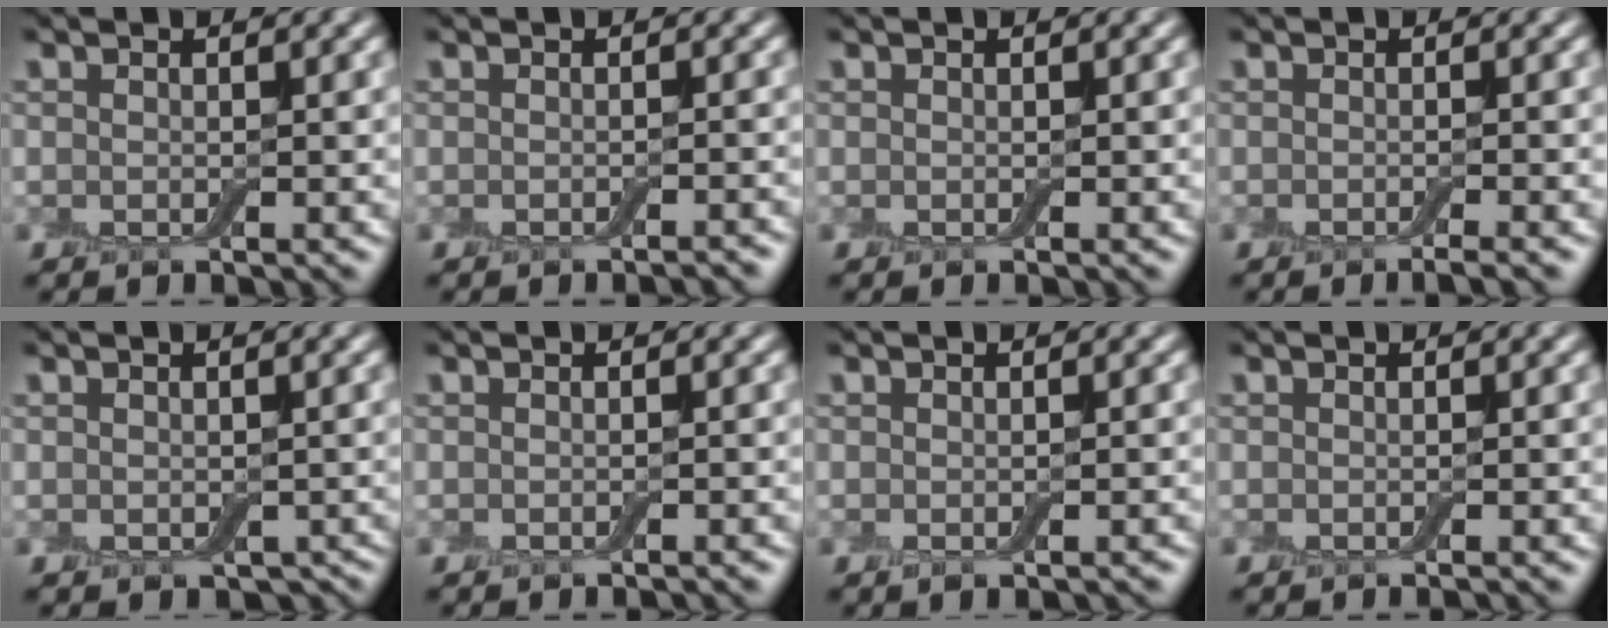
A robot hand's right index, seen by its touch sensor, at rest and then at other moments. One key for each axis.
{"total": 1.0, "fx": -0.8, "fy": 0.1, "fz": 0.5, "tx": -0.005, "ty": -0.001, "tz": -0.013}
{"total": 0.0}
{"total": 1.7, "fx": -0.9, "fy": 0.3, "fz": 1.4, "tx": -0.010, "ty": -0.002, "tz": -0.017}
{"total": 2.3, "fx": -1.1, "fy": 1.5, "fz": 1.3, "tx": -0.019, "ty": -0.019, "tz": -0.009}
{"total": 0.9, "fx": -0.8, "fy": 0.1, "fz": 0.3, "tx": -0.004, "ty": -0.004, "tz": -0.012}
{"total": 1.0, "fx": -0.6, "fy": 0.3, "fz": 0.7, "tx": -0.013, "ty": -0.007, "tz": -0.008}
{"total": 0.6, "fx": -0.6, "fy": 0.0, "fz": 0.2, "tx": -0.002, "ty": -0.001, "tz": -0.008}